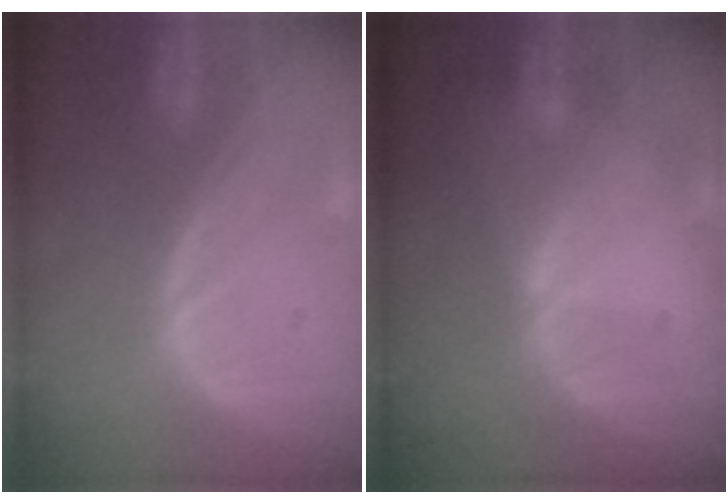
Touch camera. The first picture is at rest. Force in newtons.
{"total": 0.8, "press": 0.8, "slide": 0.2}